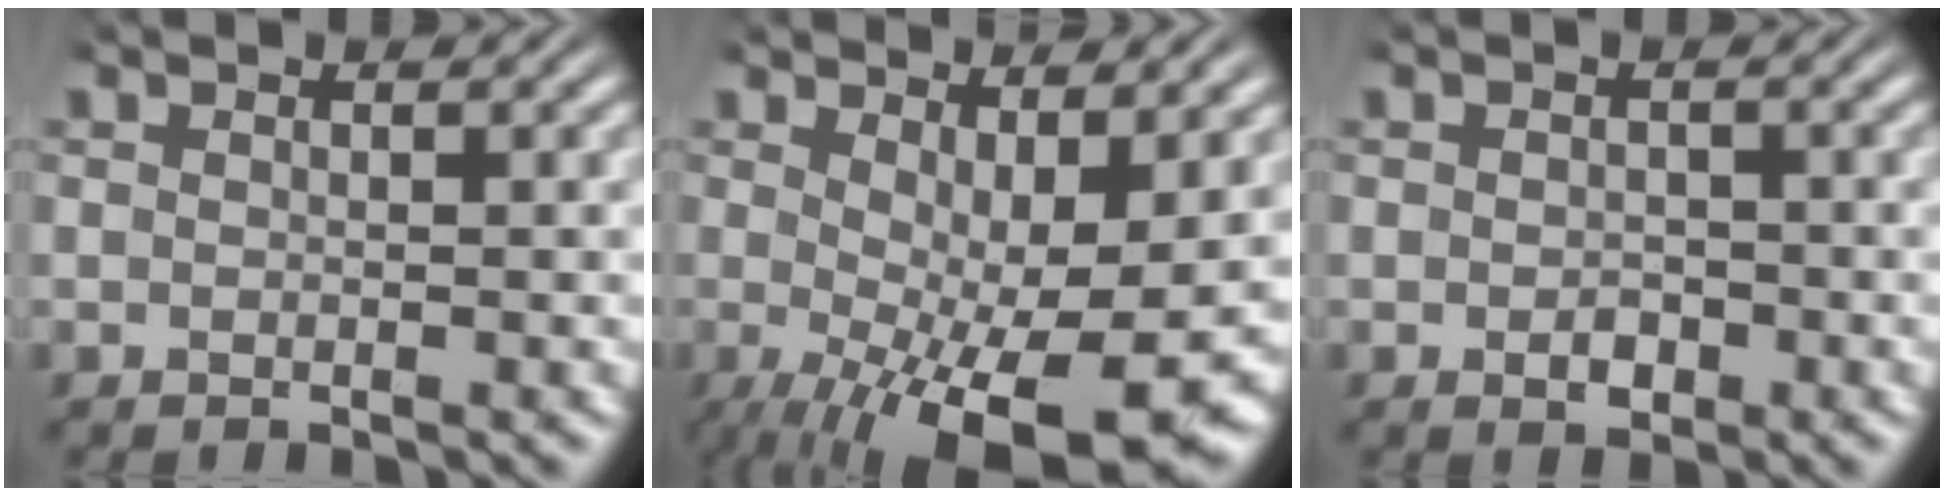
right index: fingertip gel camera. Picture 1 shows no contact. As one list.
[{"total": 9.6, "force": [-4.0, 3.5, 8.0], "torque": [-0.124, -0.048, -0.037]}, {"total": 1.1, "force": [-0.6, 0.7, 0.5], "torque": [-0.003, -0.005, -0.007]}]